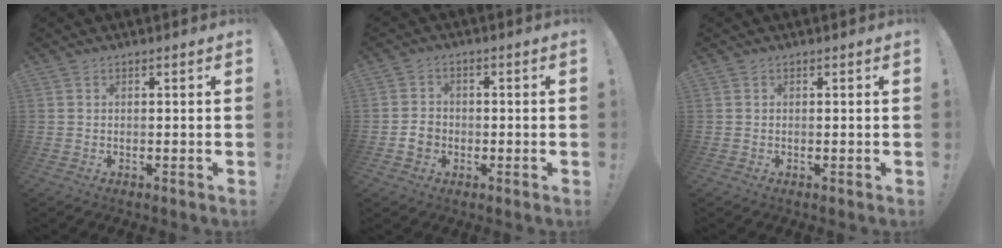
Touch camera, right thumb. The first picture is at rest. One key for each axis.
{"total": 4.8, "fx": -1.6, "fy": 4.0, "fz": 2.1, "tx": -0.035, "ty": 0.009, "tz": -0.027}
{"total": 0.0}